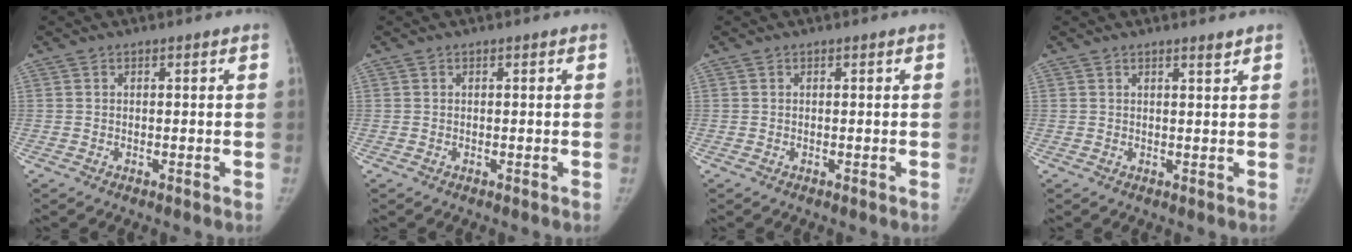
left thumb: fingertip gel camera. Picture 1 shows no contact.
{"total": 0.0}
{"total": 0.0}
{"total": 1.4, "force": [1.2, -0.1, 0.8], "torque": [-0.009, -0.011, 0.019]}